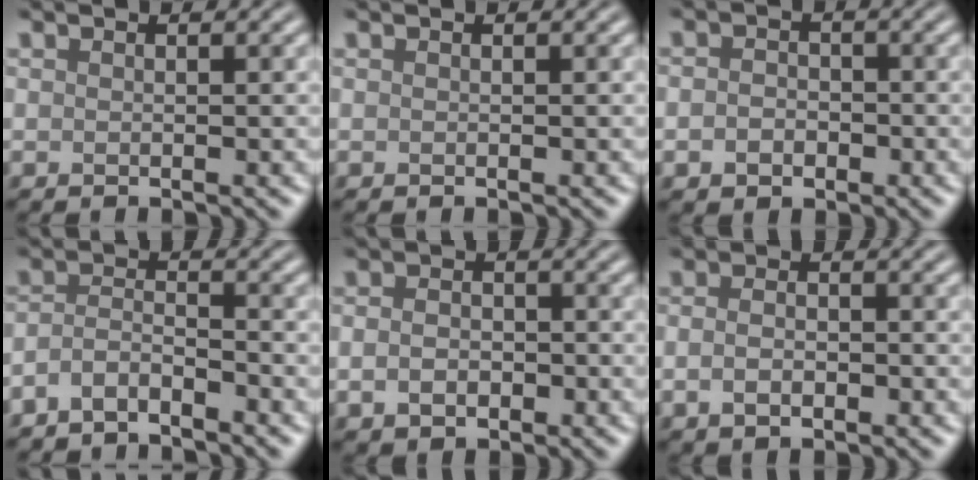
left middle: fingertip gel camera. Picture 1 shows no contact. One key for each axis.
{"total": 0.0}
{"total": 2.1, "fx": -0.7, "fy": 1.7, "fz": 1.1, "tx": -0.017, "ty": -0.002, "tz": -0.017}
{"total": 2.6, "fx": -2.1, "fy": 0.8, "fz": 1.3, "tx": -0.029, "ty": 0.003, "tz": -0.050}
{"total": 2.7, "fx": -0.8, "fy": 2.0, "fz": 1.7, "tx": -0.031, "ty": -0.001, "tz": -0.019}
{"total": 2.7, "fx": -0.8, "fy": 1.5, "fz": 2.0, "tx": -0.034, "ty": -0.002, "tz": -0.015}